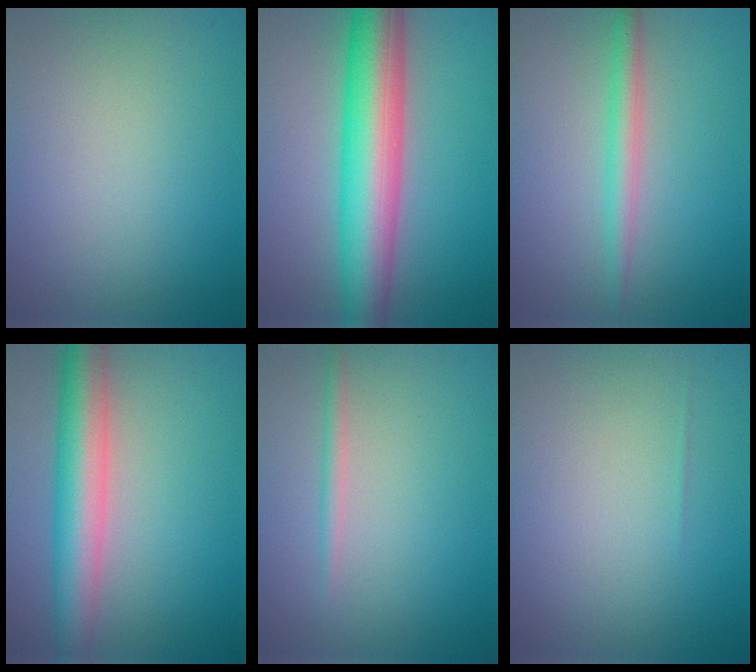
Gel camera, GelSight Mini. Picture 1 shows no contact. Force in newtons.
{"total": 9.3, "press": 9.2, "slide": 0.3}
{"total": 2.3, "press": 2.3, "slide": 0.0}
{"total": 6.0, "press": 6.0, "slide": 0.1}
{"total": 1.1, "press": 1.1, "slide": 0.0}
{"total": 0.0}